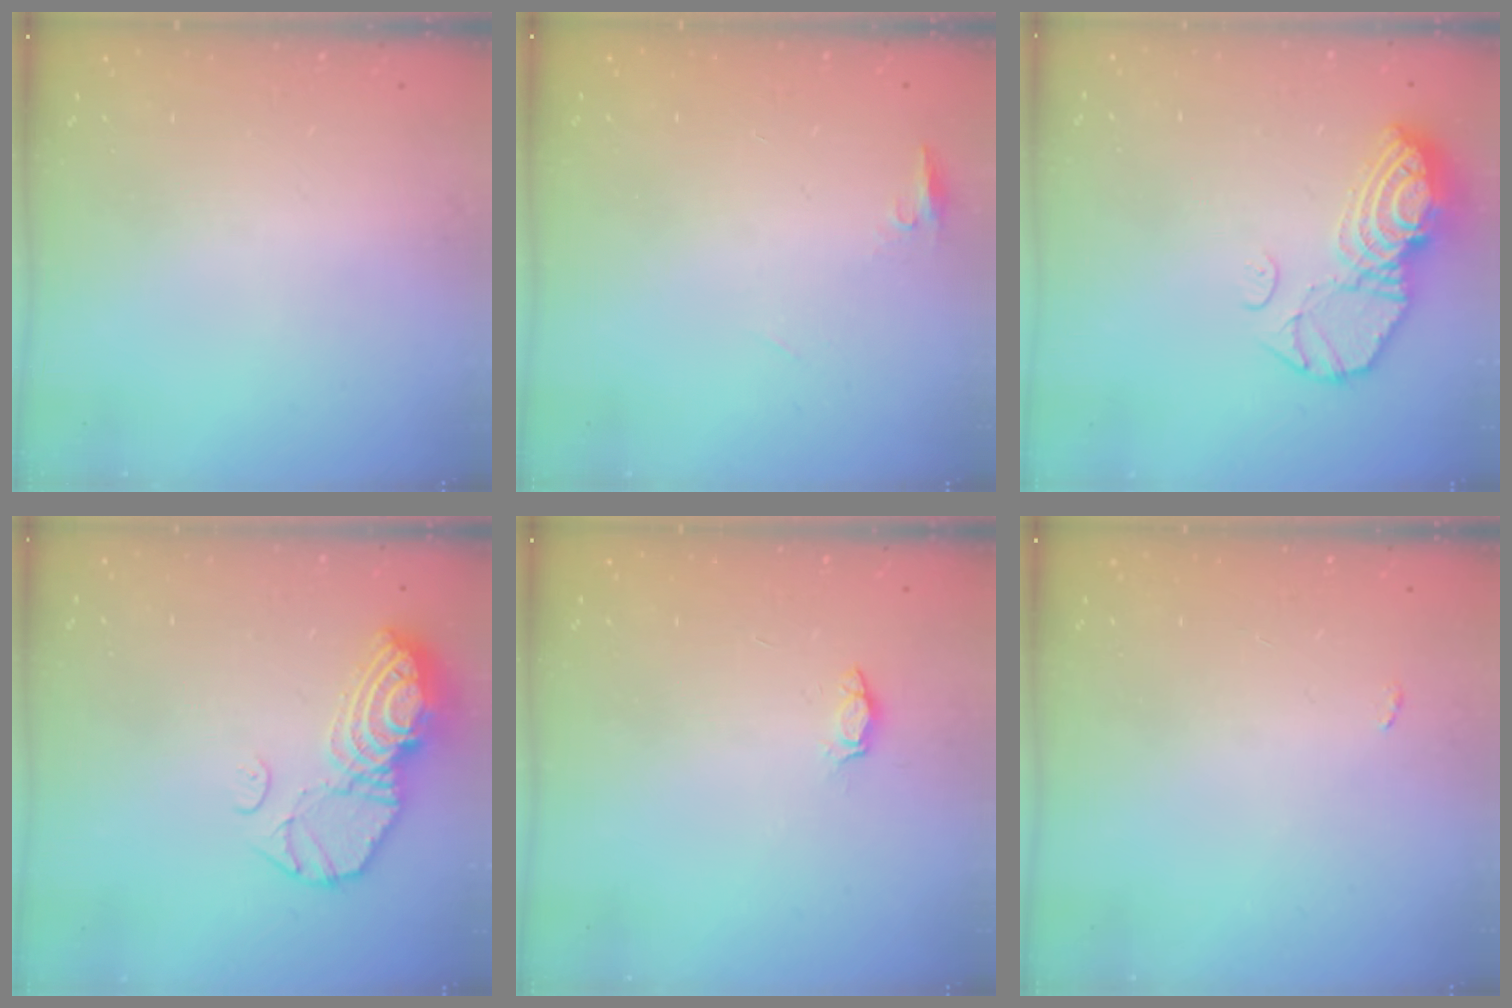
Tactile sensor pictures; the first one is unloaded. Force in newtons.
{"total": 4.3, "press": 4.2, "slide": 1.2}
{"total": 11.9, "press": 11.8, "slide": 0.9}
{"total": 11.9, "press": 11.8, "slide": 0.9}
{"total": 3.1, "press": 3.1, "slide": 0.3}
{"total": 2.0, "press": 2.0, "slide": 0.3}